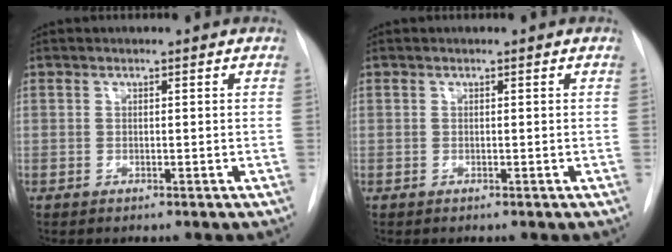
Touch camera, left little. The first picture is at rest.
{"total": 0.0}